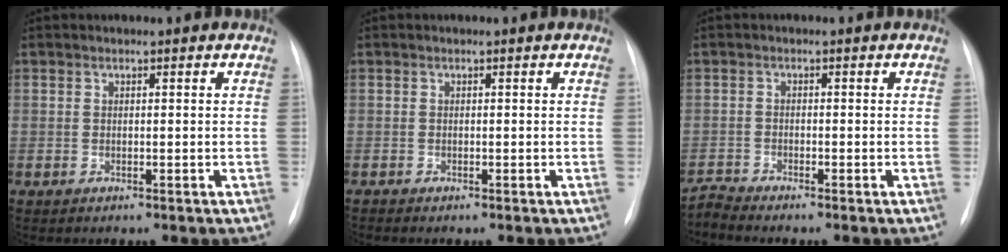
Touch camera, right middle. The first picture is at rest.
{"total": 0.0}
{"total": 2.2, "force": [-1.9, -1.0, -0.5], "torque": [0.005, -0.018, -0.039]}